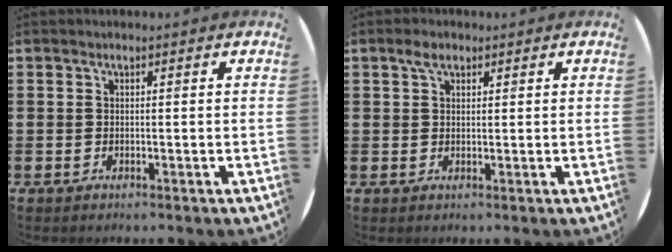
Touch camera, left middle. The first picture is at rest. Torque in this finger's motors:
{"motor_torque": [0.56, -0.38, 0.03, 0.03]}